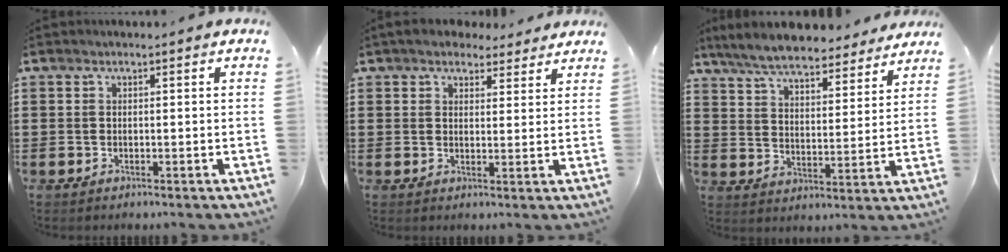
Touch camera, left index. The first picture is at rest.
{"total": 4.2, "force": [3.6, 1.7, 1.2], "torque": [-0.035, -0.001, 0.068]}
{"total": 7.6, "force": [7.1, 0.9, 2.6], "torque": [-0.079, -0.034, 0.127]}